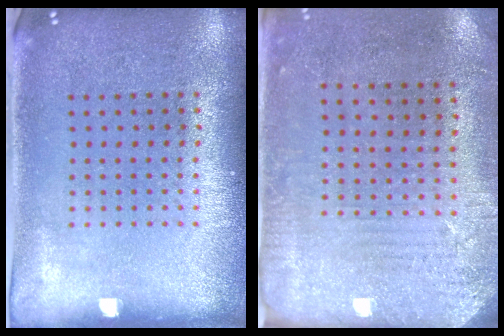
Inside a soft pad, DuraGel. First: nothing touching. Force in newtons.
{"total": 2.9, "press": 2.4, "slide": 1.6}